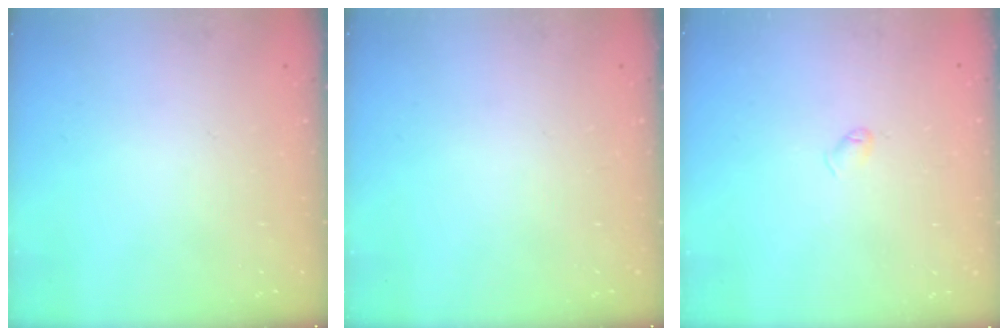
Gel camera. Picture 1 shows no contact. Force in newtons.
{"total": 0.0}
{"total": 3.1, "press": 3.0, "slide": 0.4}